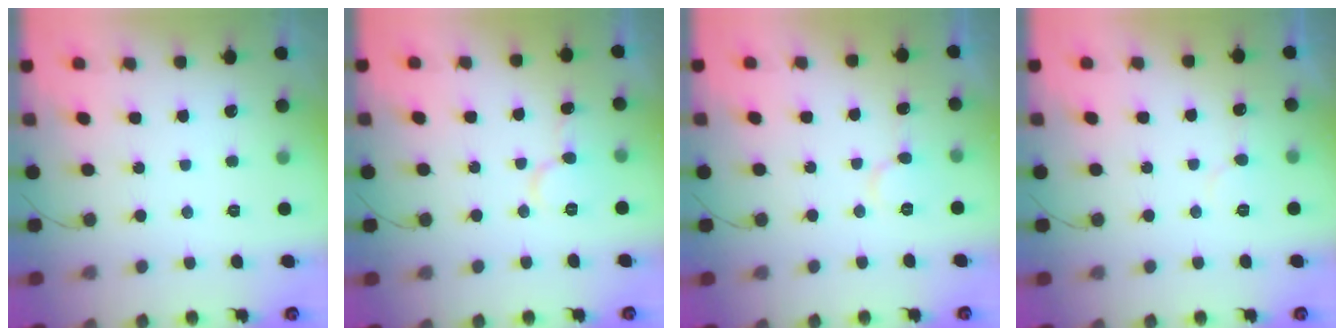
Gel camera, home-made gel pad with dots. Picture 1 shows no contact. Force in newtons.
{"total": 7.6, "press": 7.6, "slide": 0.8}
{"total": 6.6, "press": 6.6, "slide": 0.4}
{"total": 5.0, "press": 5.0, "slide": 0.3}